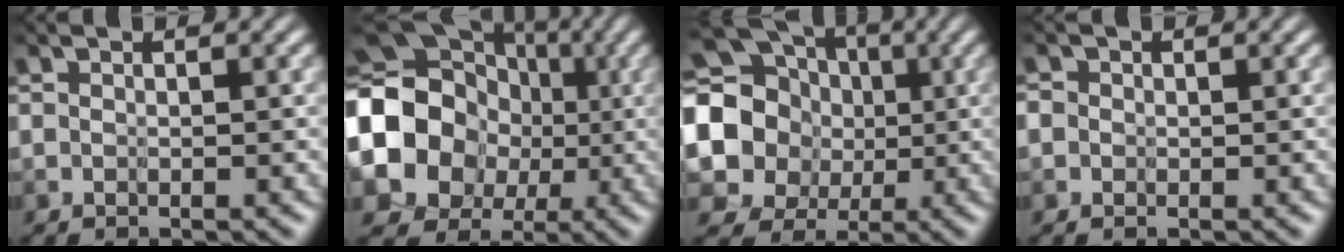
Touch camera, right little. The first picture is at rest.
{"total": 13.3, "force": [0.2, 12.1, 5.6], "torque": [-0.139, -0.009, -0.018]}
{"total": 14.6, "force": [2.6, 13.3, 5.3], "torque": [-0.172, 0.014, 0.013]}
{"total": 1.2, "force": [-0.1, 1.2, 0.2], "torque": [-0.009, 0.008, -0.021]}